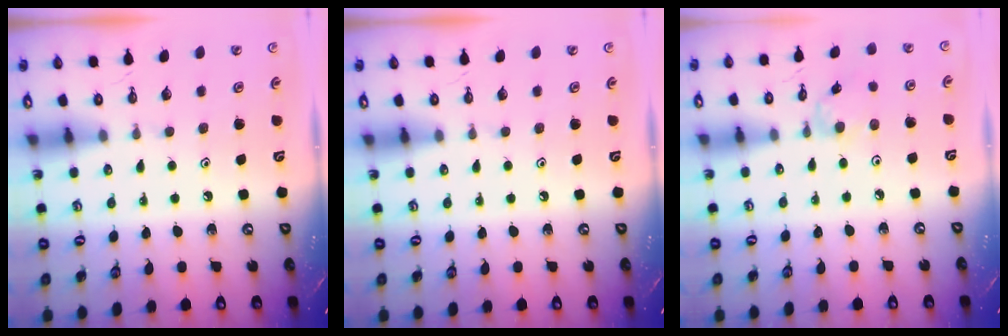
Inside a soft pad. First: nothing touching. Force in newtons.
{"total": 0.0}
{"total": 2.1, "press": 2.1, "slide": 0.4}